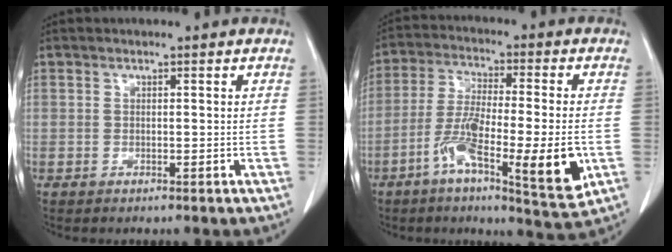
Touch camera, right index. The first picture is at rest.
{"total": 15.0, "force": [-5.0, 2.1, 14.0], "torque": [-0.241, -0.015, -0.083]}